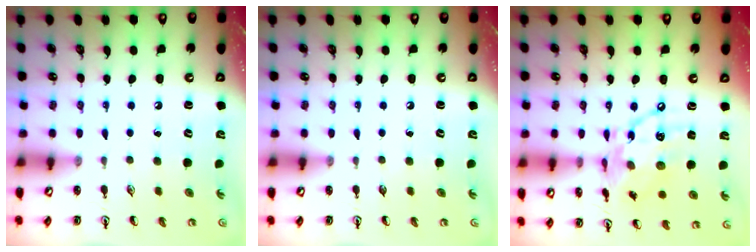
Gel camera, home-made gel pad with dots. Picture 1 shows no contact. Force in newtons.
{"total": 0.0}
{"total": 15.1, "press": 15.0, "slide": 1.6}